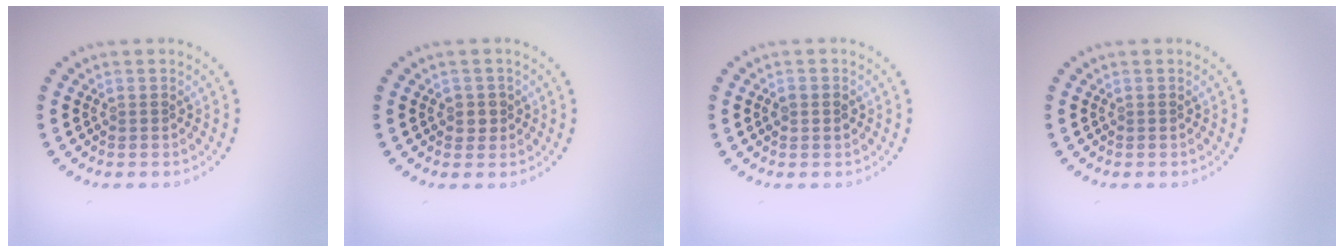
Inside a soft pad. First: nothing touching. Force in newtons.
{"total": 1.3, "press": 1.1, "slide": 0.6}
{"total": 1.6, "press": 1.6, "slide": 0.1}
{"total": 0.0}